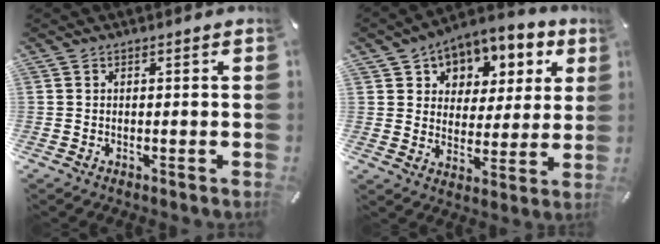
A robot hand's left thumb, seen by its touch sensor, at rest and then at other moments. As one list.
[{"total": 9.5, "force": [5.7, 7.2, 2.2], "torque": [-0.036, -0.044, 0.104]}]